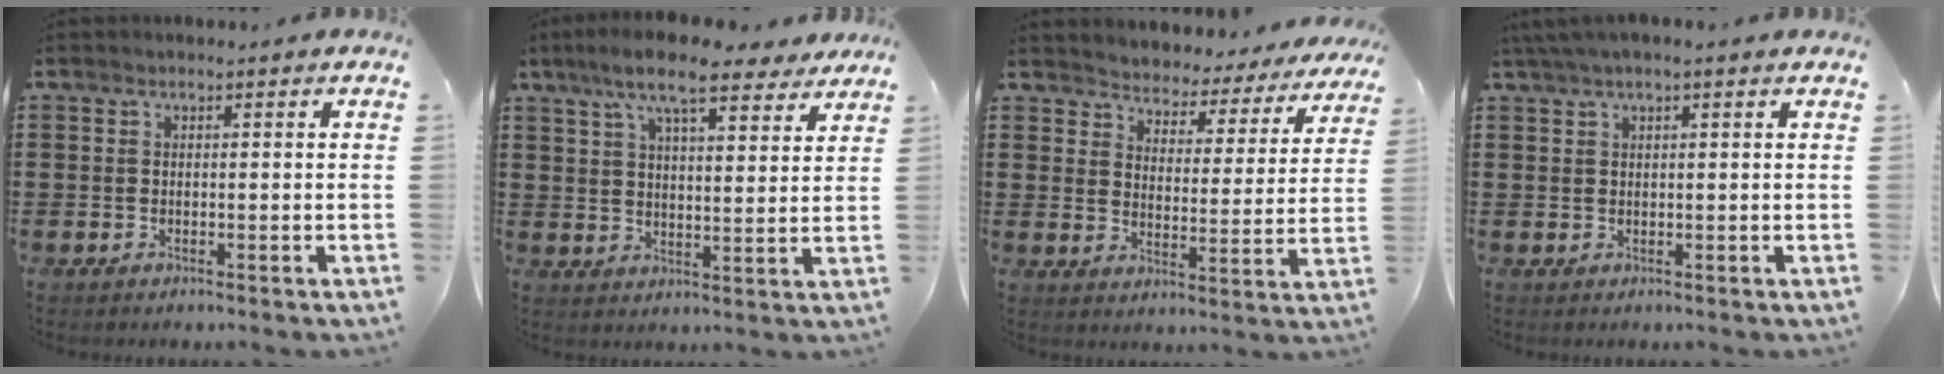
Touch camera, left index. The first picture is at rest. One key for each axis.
{"total": 10.1, "fx": 8.0, "fy": 1.8, "fz": 6.0, "tx": -0.130, "ty": -0.016, "tz": 0.142}
{"total": 3.4, "fx": 3.3, "fy": 0.2, "fz": -0.8, "tx": -0.012, "ty": -0.035, "tz": 0.049}
{"total": 1.9, "fx": 1.3, "fy": 0.2, "fz": 1.4, "tx": -0.029, "ty": 0.002, "tz": 0.024}